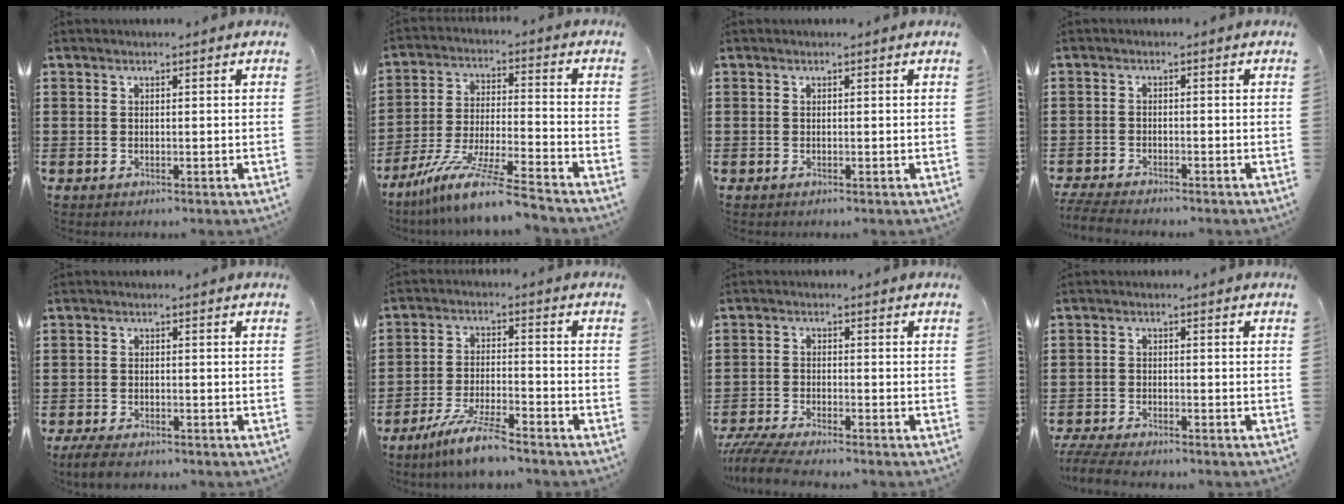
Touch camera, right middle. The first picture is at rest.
{"total": 10.7, "force": [-9.1, -0.5, 5.7], "torque": [-0.112, -0.001, -0.181]}
{"total": 0.0}
{"total": 2.9, "force": [-2.8, 0.2, 0.8], "torque": [-0.028, -0.006, -0.062]}
{"total": 2.4, "force": [-2.2, 0.5, 1.0], "torque": [-0.025, 0.000, -0.046]}
{"total": 7.3, "force": [-6.1, 0.3, 4.0], "torque": [-0.088, -0.013, -0.117]}
{"total": 4.2, "force": [-3.9, 0.1, 1.5], "torque": [-0.046, -0.015, -0.082]}
{"total": 3.6, "force": [-3.4, 0.2, 1.1], "torque": [-0.038, -0.011, -0.074]}